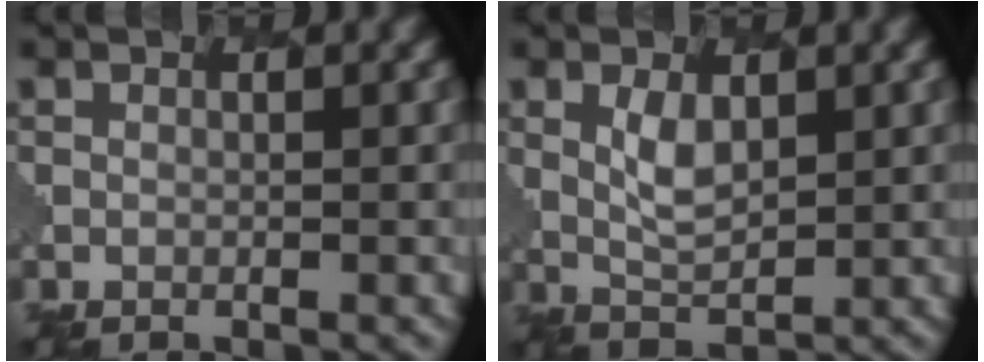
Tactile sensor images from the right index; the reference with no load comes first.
{"total": 2.5, "force": [1.3, 1.2, 1.8], "torque": [-0.045, -0.004, 0.031]}